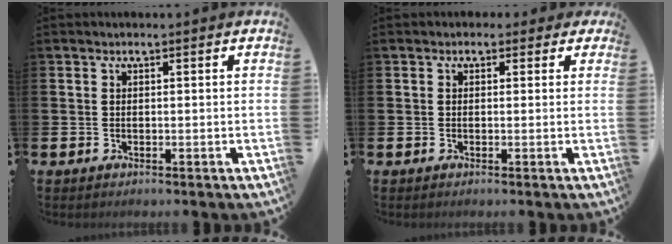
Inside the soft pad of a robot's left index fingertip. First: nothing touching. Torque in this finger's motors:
{"motor_torque": [1.11, -1.04, 0.22, 0.11]}